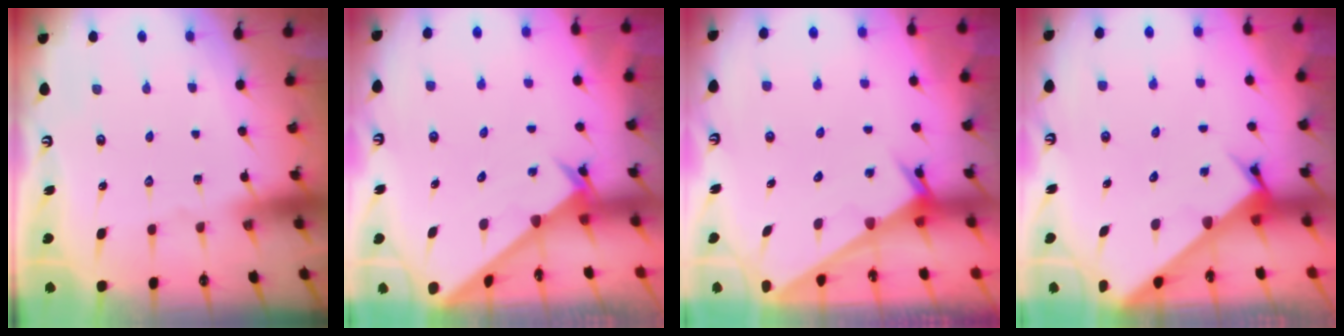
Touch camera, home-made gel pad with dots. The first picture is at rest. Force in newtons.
{"total": 2.4, "press": 2.4, "slide": 0.1}
{"total": 2.6, "press": 2.6, "slide": 0.1}
{"total": 3.5, "press": 3.5, "slide": 0.2}